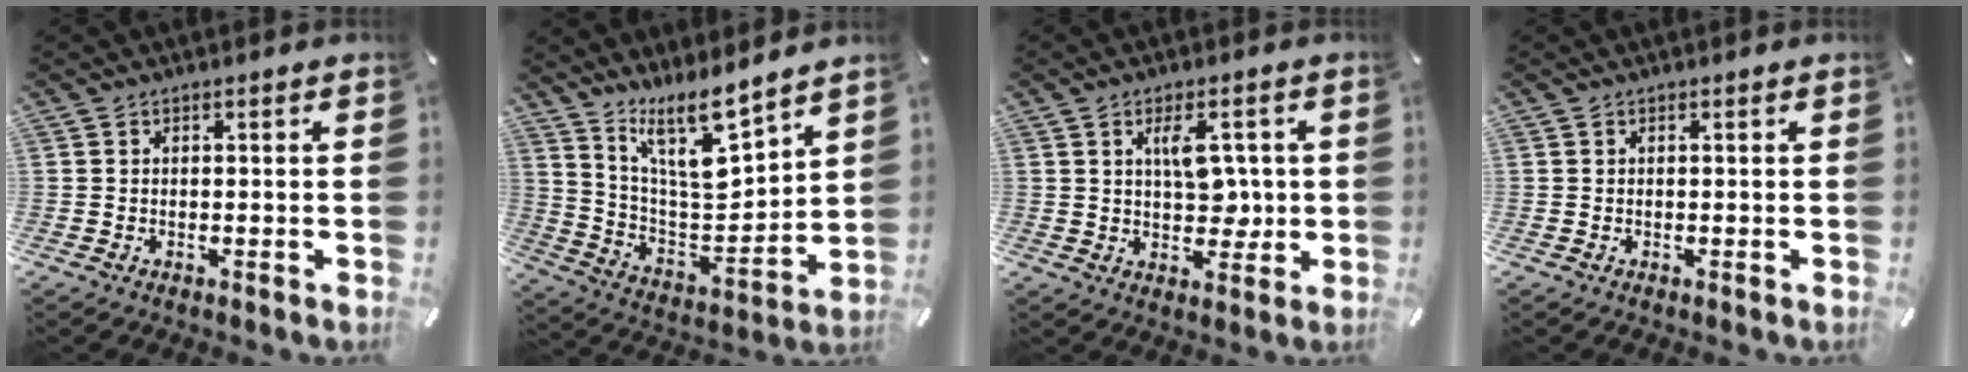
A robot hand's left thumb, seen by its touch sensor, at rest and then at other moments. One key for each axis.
{"total": 14.4, "fx": 10.6, "fy": 4.7, "fz": 8.5, "tx": -0.156, "ty": -0.080, "tz": 0.190}
{"total": 8.5, "fx": 1.7, "fy": 5.0, "fz": 6.6, "tx": -0.093, "ty": -0.003, "tz": 0.025}
{"total": 0.0}